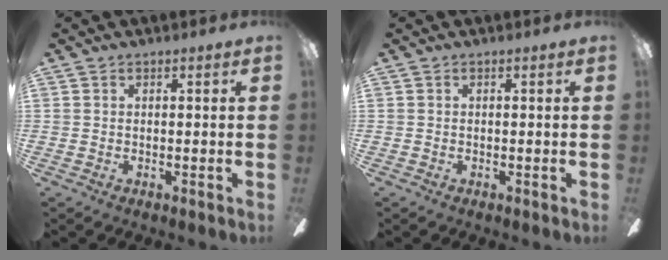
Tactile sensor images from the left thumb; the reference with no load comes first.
{"total": 0.0}